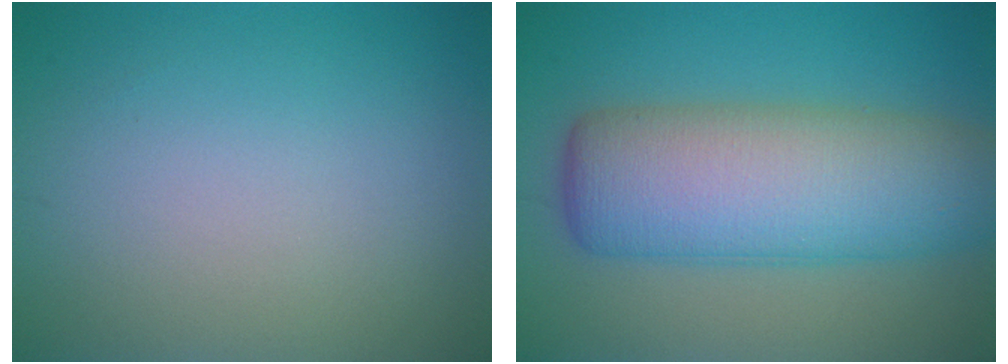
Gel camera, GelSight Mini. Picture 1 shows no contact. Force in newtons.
{"total": 10.8, "press": 10.8, "slide": 0.4}